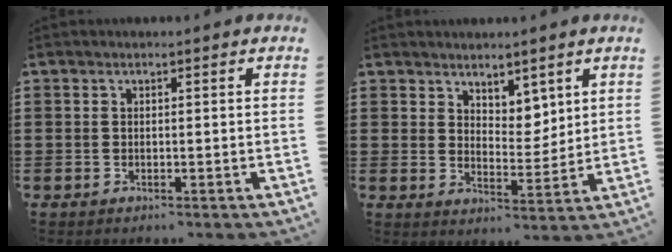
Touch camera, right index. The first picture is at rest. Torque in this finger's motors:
{"motor_torque": [0.01, 0.40, 0.20, 0.03]}